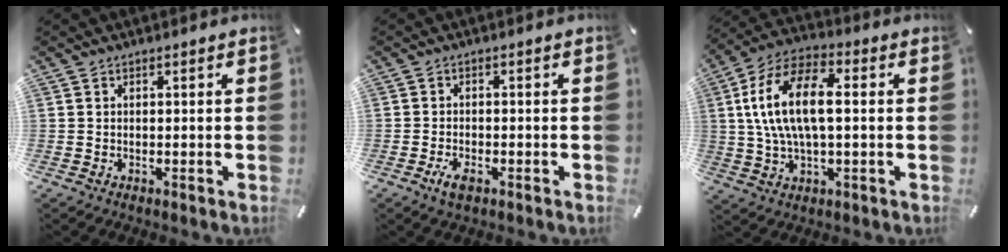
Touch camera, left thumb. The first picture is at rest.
{"total": 3.1, "force": [-1.7, 1.5, 2.1], "torque": [-0.047, 0.002, -0.032]}
{"total": 15.0, "force": [1.6, 7.3, 13.0], "torque": [-0.277, 0.004, 0.026]}